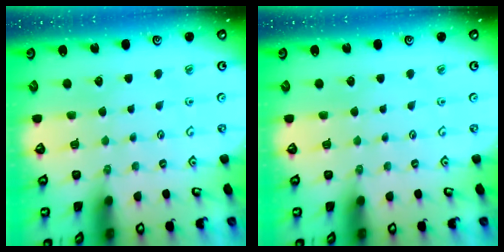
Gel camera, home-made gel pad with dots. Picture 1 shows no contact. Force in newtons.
{"total": 0.0}